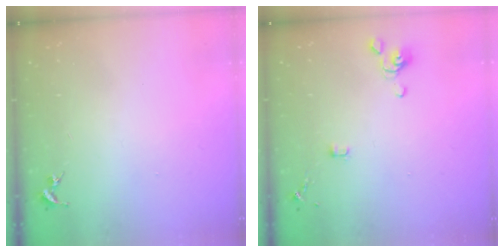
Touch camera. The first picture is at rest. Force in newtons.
{"total": 4.2, "press": 4.1, "slide": 1.0}